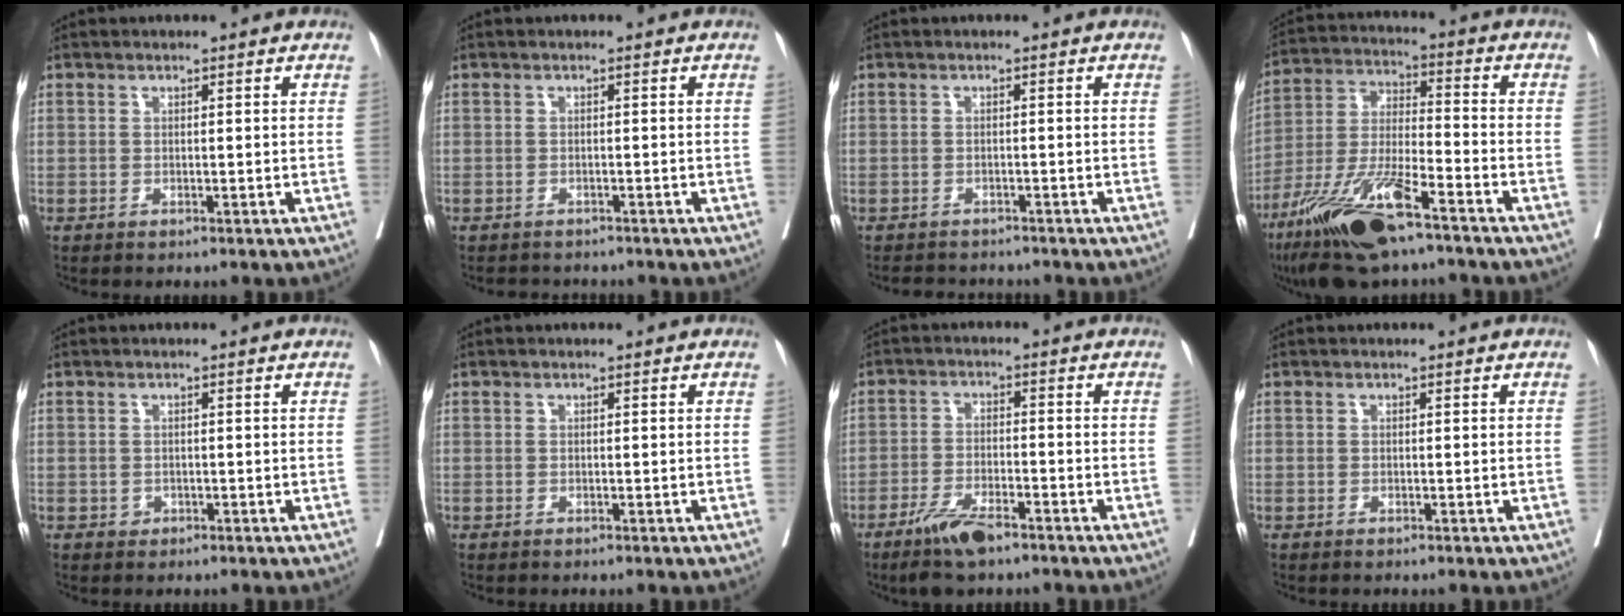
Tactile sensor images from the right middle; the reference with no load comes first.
{"total": 2.9, "force": [-2.7, 1.2, 0.3], "torque": [-0.003, -0.003, -0.038]}
{"total": 4.7, "force": [-4.5, 1.4, 0.8], "torque": [-0.005, -0.004, -0.063]}
{"total": 16.2, "force": [-10.3, 2.8, 12.2], "torque": [-0.258, -0.033, -0.191]}
{"total": 0.8, "force": [-0.3, 0.7, 0.2], "torque": [-0.003, 0.003, -0.002]}
{"total": 0.0}
{"total": 6.6, "force": [-4.7, 1.4, 4.4], "torque": [-0.094, -0.010, -0.084]}
{"total": 0.0}